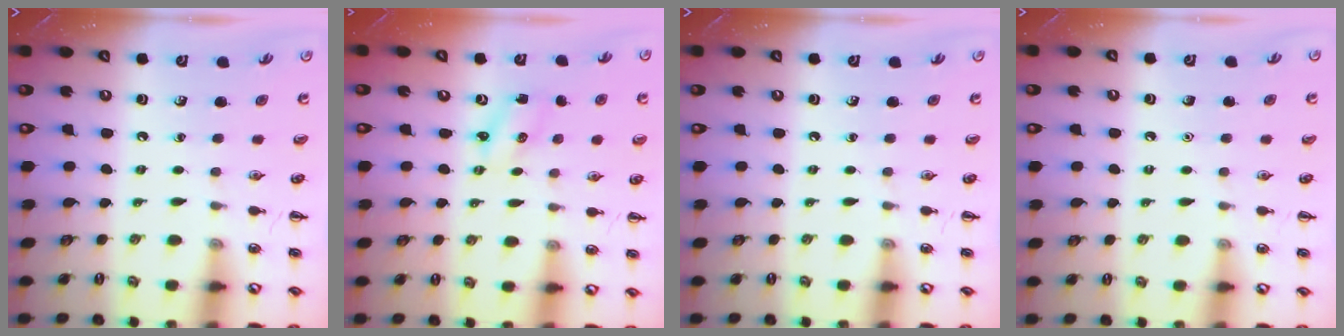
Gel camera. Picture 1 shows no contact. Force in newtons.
{"total": 2.3, "press": 2.2, "slide": 0.7}
{"total": 0.0}
{"total": 1.6, "press": 1.6, "slide": 0.1}